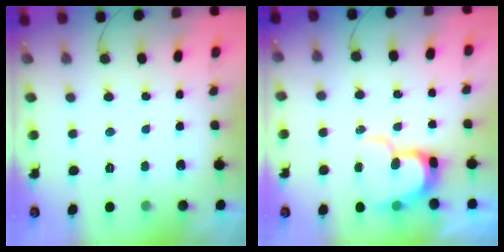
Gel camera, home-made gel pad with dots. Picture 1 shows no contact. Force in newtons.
{"total": 13.8, "press": 13.7, "slide": 1.3}